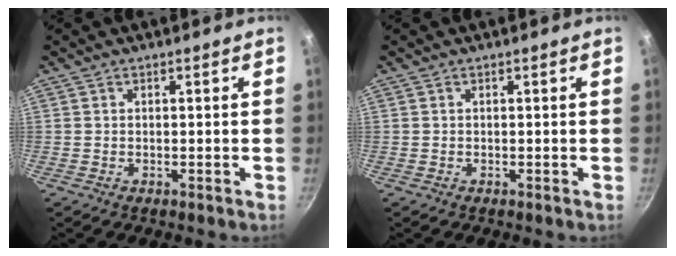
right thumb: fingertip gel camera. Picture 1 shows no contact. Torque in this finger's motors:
{"motor_torque": [0.32, 0.77, -0.12, -0.03, -0.04]}